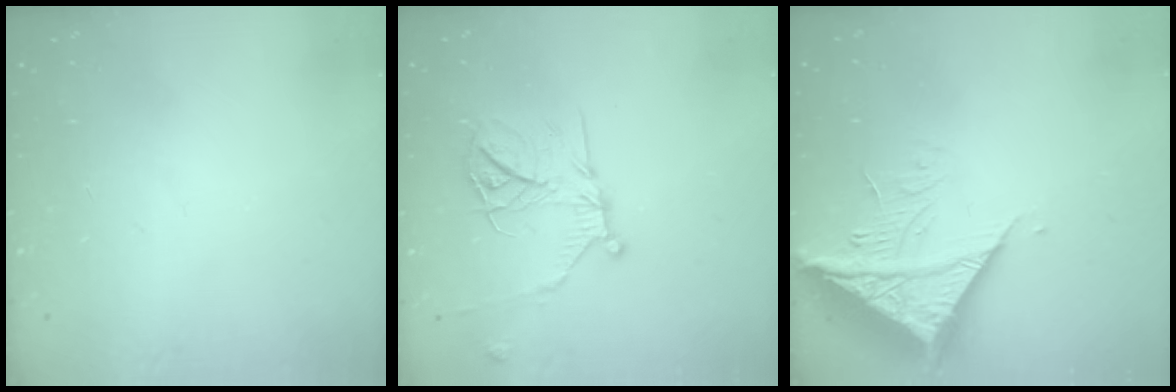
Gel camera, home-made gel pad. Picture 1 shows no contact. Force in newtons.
{"total": 15.9, "press": 15.9, "slide": 1.5}
{"total": 11.2, "press": 11.1, "slide": 1.4}